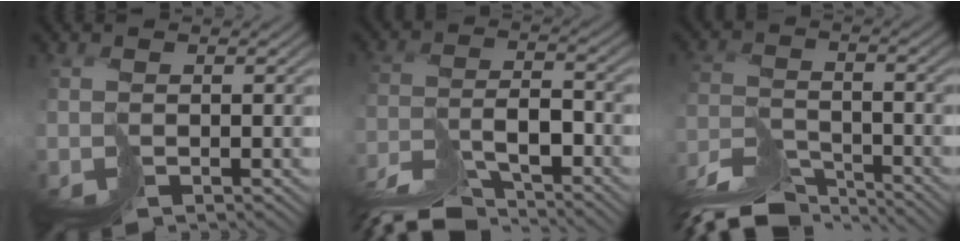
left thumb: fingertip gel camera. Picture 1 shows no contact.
{"total": 8.8, "force": [-7.8, 1.7, 3.8], "torque": [-0.062, -0.003, -0.142]}
{"total": 8.8, "force": [-8.4, 1.3, 2.4], "torque": [-0.042, -0.008, -0.154]}